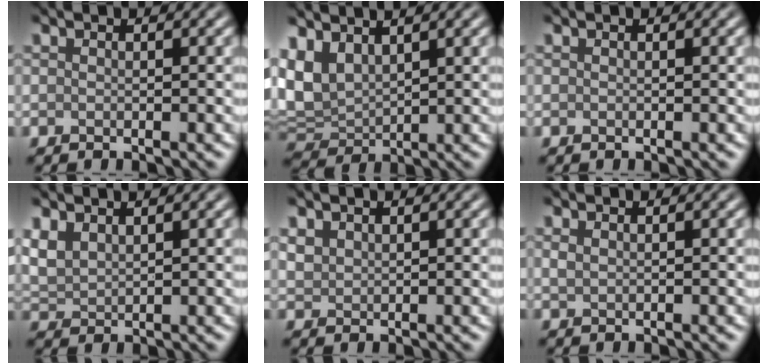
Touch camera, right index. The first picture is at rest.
{"total": 6.2, "force": [2.6, 3.8, 4.2], "torque": [-0.113, 0.004, 0.053]}
{"total": 0.0}
{"total": 2.7, "force": [1.7, 1.5, 1.6], "torque": [-0.043, 0.005, 0.039]}
{"total": 1.5, "force": [1.1, 0.9, 0.4], "torque": [-0.014, 0.000, 0.025]}
{"total": 0.7, "force": [0.5, 0.3, 0.5], "torque": [-0.014, 0.000, 0.012]}